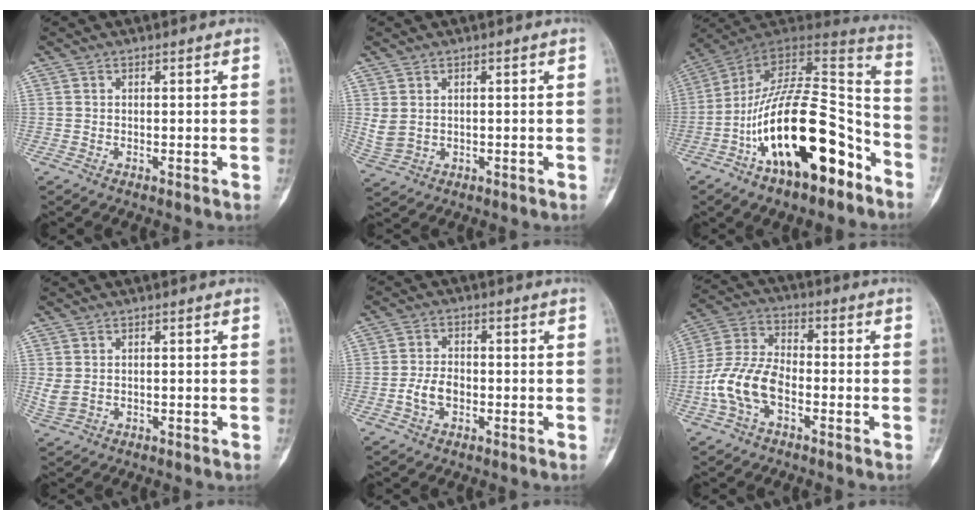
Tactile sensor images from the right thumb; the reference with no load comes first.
{"total": 3.4, "force": [0.7, 2.5, 2.3], "torque": [-0.055, 0.000, 0.024]}
{"total": 25.6, "force": [-11.7, 10.9, 20.0], "torque": [-0.330, 0.081, -0.188]}
{"total": 2.7, "force": [0.1, 1.9, 1.9], "torque": [-0.052, 0.003, 0.010]}
{"total": 4.4, "force": [-1.3, 2.8, 3.1], "torque": [-0.059, 0.013, -0.025]}
{"total": 11.3, "force": [-3.7, 6.3, 8.6], "torque": [-0.180, 0.034, -0.075]}